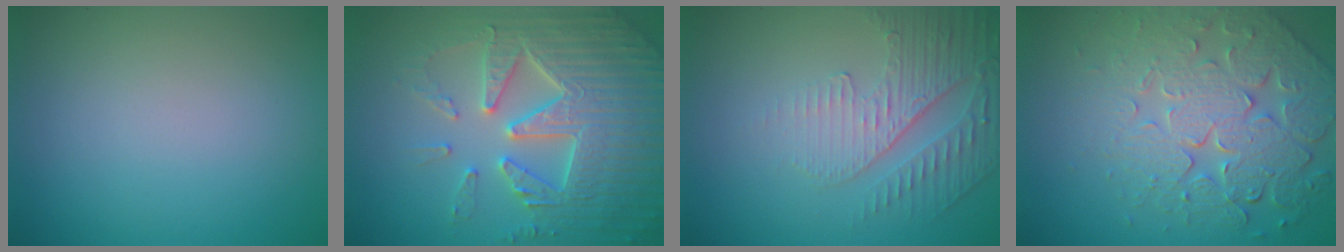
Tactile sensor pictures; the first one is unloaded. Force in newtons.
{"total": 7.7, "press": 7.5, "slide": 1.6}
{"total": 4.9, "press": 3.3, "slide": 3.7}
{"total": 7.9, "press": 5.7, "slide": 5.4}